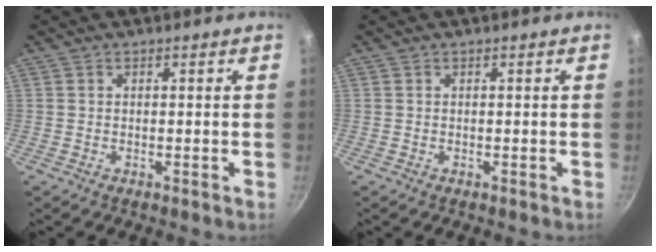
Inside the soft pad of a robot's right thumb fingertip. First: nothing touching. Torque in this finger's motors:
{"motor_torque": [0.61, -0.14, 0.44, -0.61, -0.05]}